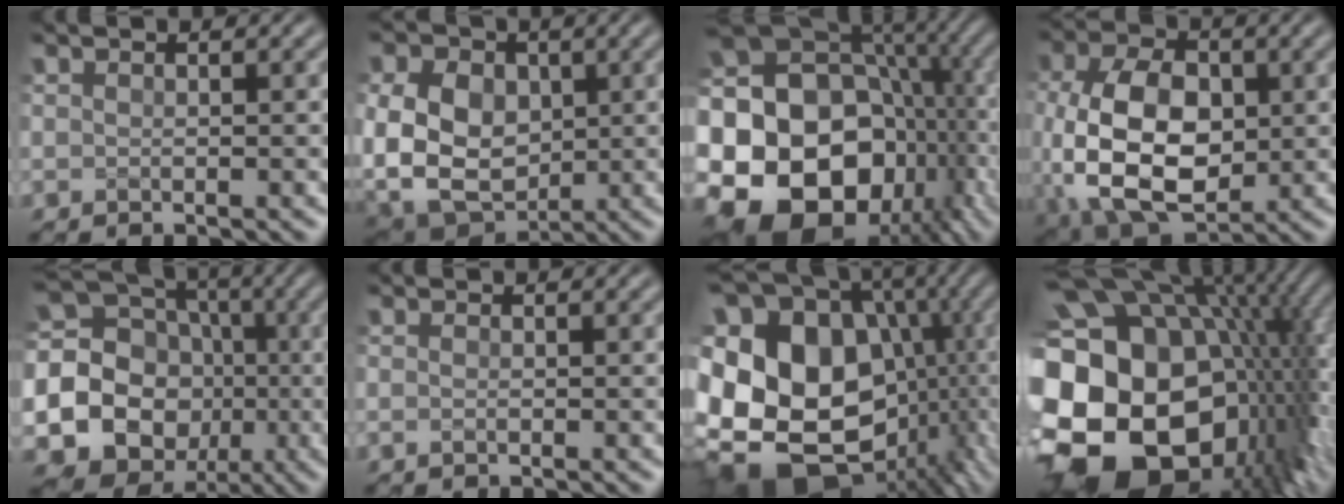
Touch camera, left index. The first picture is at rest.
{"total": 11.7, "force": [0.8, 9.1, 7.4], "torque": [-0.137, 0.006, 0.008]}
{"total": 20.1, "force": [-3.4, 15.7, 12.1], "torque": [-0.204, -0.028, -0.052]}
{"total": 11.9, "force": [-0.5, 7.8, 8.9], "torque": [-0.195, -0.017, 0.000]}
{"total": 23.2, "force": [-4.1, 21.5, 7.8], "torque": [-0.189, -0.005, -0.110]}
{"total": 0.6, "force": [-0.2, 0.4, 0.4], "torque": [-0.008, 0.000, -0.007]}
{"total": 21.0, "force": [-2.6, 16.4, 12.9], "torque": [-0.248, 0.007, -0.044]}
{"total": 21.9, "force": [-2.3, 15.5, 15.4], "torque": [-0.303, -0.008, -0.035]}